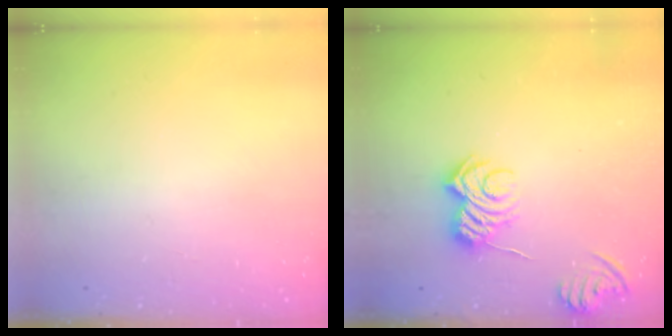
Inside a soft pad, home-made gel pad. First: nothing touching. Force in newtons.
{"total": 7.8, "press": 7.7, "slide": 0.9}